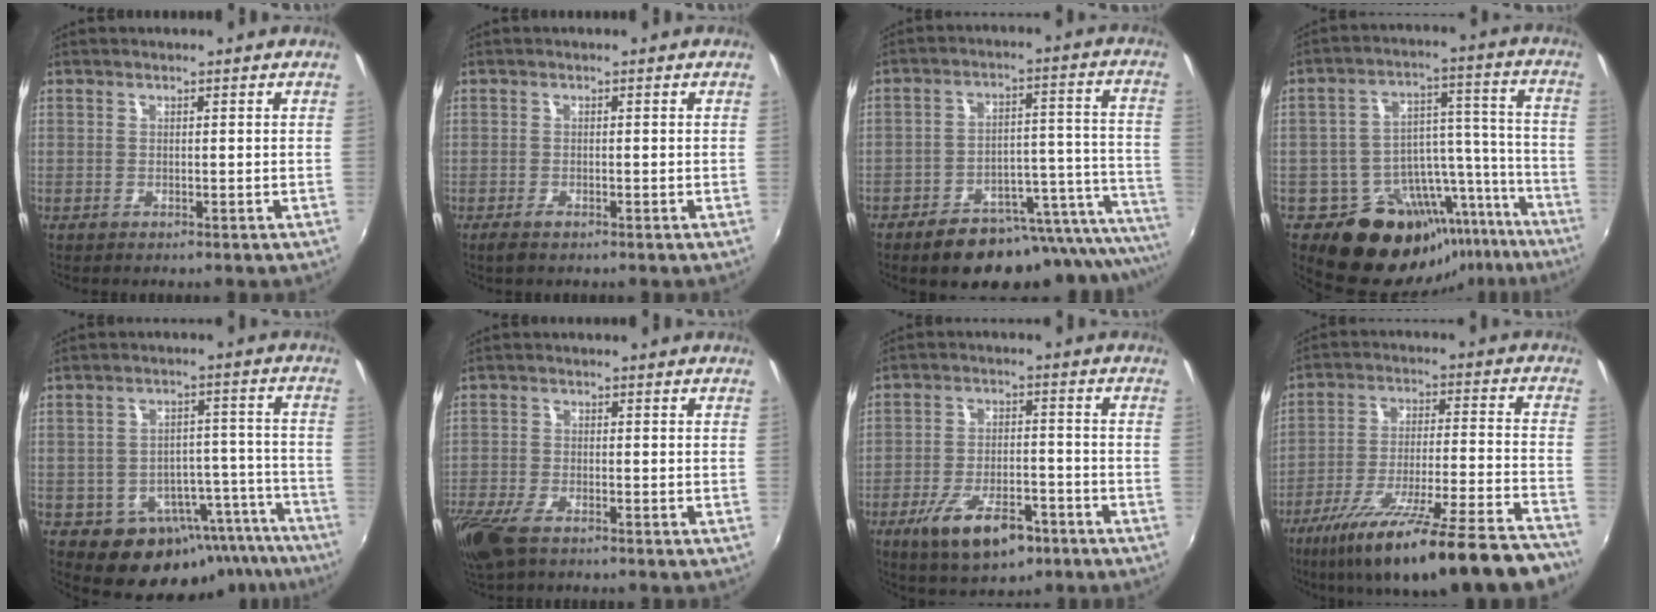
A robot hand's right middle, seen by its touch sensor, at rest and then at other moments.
{"total": 1.7, "force": [-1.2, 0.7, 0.9], "torque": [-0.020, -0.006, -0.023]}
{"total": 23.6, "force": [-20.2, 7.0, 10.0], "torque": [-0.109, 0.016, -0.266]}
{"total": 19.1, "force": [-14.5, 11.3, 5.4], "torque": [-0.097, 0.072, -0.188]}
{"total": 16.1, "force": [-11.3, 10.0, 5.6], "torque": [-0.090, 0.043, -0.122]}
{"total": 9.1, "force": [-6.2, 3.5, 5.6], "torque": [-0.147, -0.033, -0.123]}
{"total": 11.9, "force": [-6.9, 5.0, 8.3], "torque": [-0.170, -0.014, -0.111]}
{"total": 27.1, "force": [-22.6, 1.9, 14.8], "torque": [-0.245, -0.073, -0.333]}